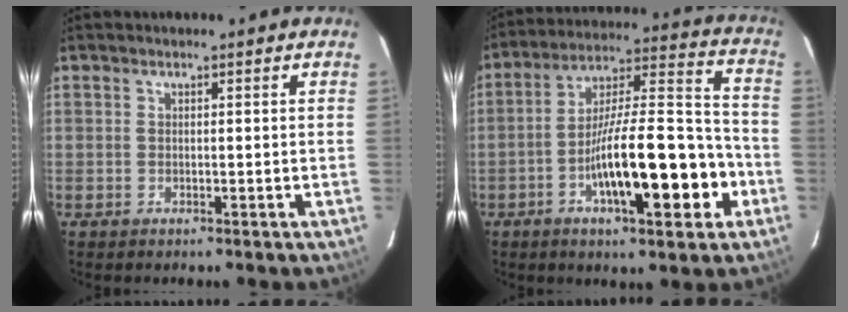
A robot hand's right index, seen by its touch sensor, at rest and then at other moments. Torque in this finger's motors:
{"motor_torque": [1.26, -0.88, 1.05, 0.21]}